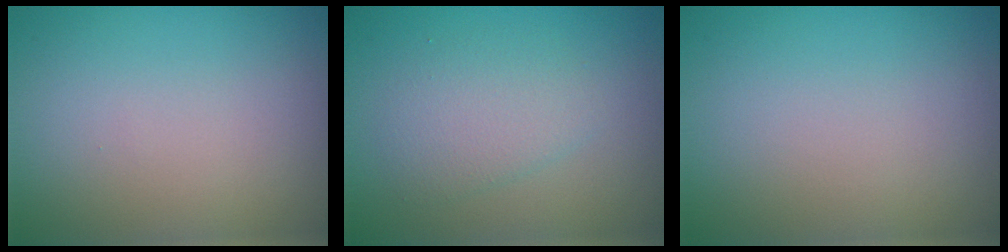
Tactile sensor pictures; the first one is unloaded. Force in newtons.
{"total": 2.7, "press": 2.7, "slide": 0.1}
{"total": 0.0}